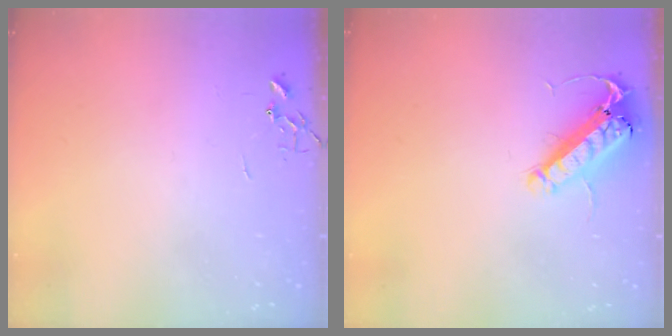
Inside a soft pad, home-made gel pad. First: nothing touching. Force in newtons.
{"total": 14.7, "press": 14.4, "slide": 2.7}